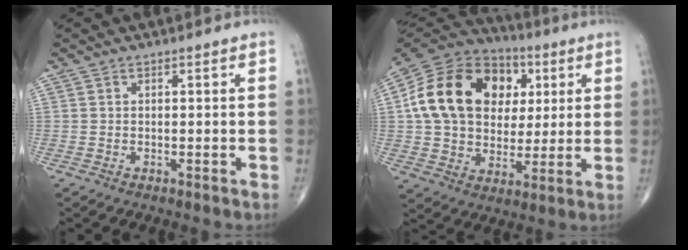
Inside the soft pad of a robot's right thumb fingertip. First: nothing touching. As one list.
[{"total": 22.9, "force": [4.8, 17.2, 14.2], "torque": [-0.243, 0.019, 0.083]}]